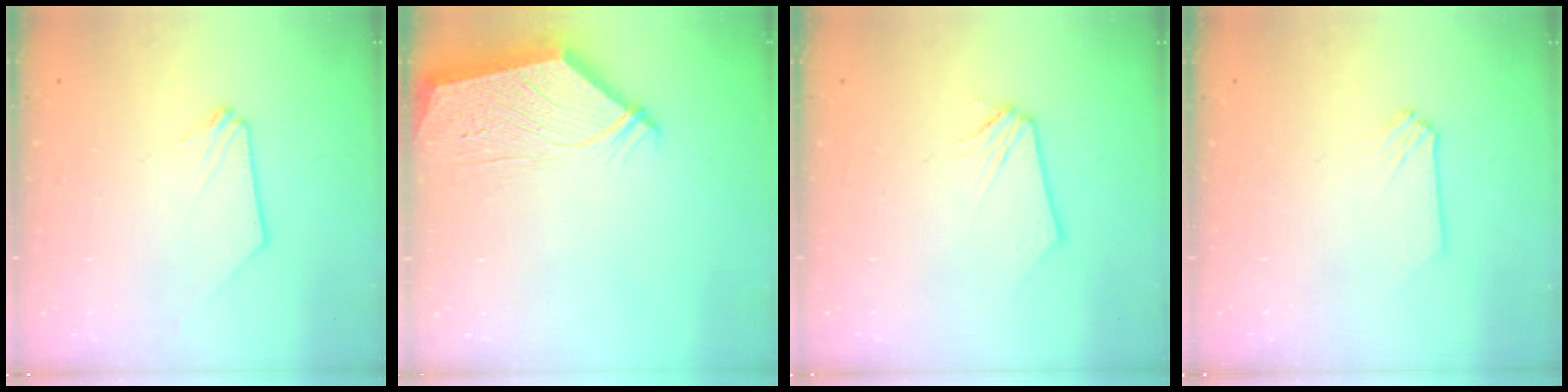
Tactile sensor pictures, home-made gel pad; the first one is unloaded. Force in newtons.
{"total": 7.4, "press": 7.3, "slide": 0.8}
{"total": 0.0}
{"total": 0.0}